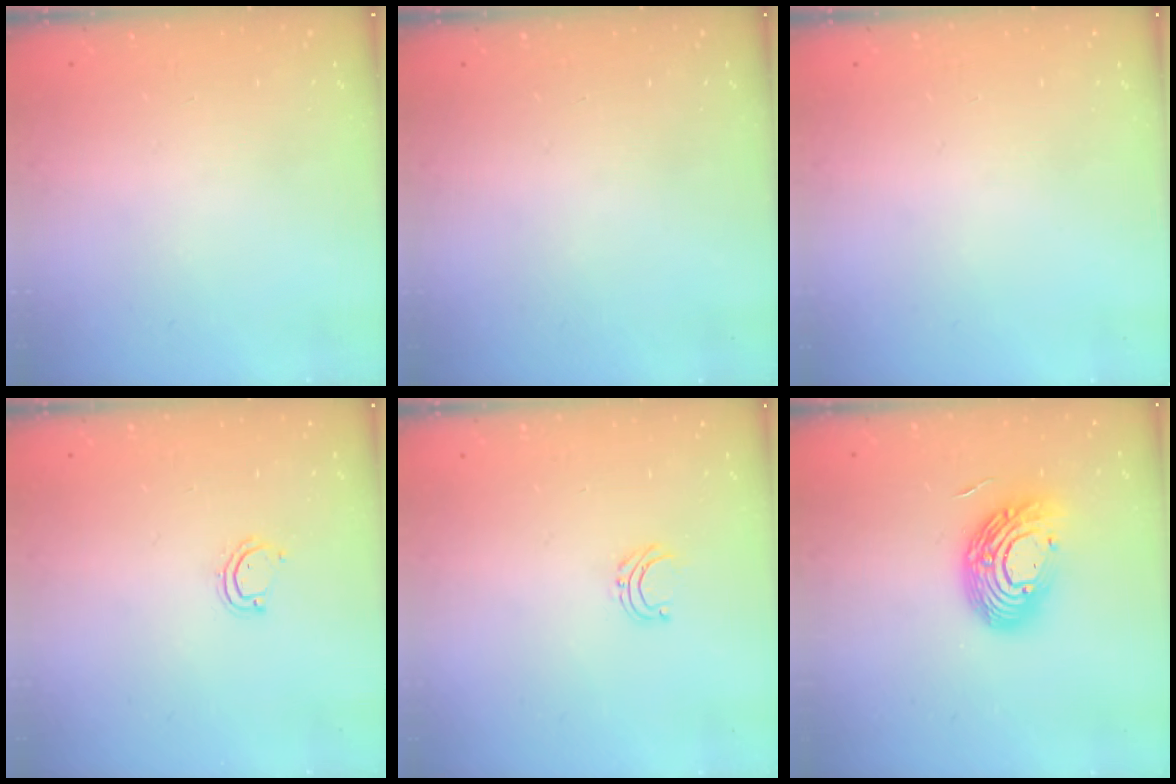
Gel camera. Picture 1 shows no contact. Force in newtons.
{"total": 0.0}
{"total": 0.0}
{"total": 3.8, "press": 3.8, "slide": 0.3}
{"total": 3.7, "press": 3.7, "slide": 0.3}
{"total": 14.5, "press": 14.5, "slide": 1.0}